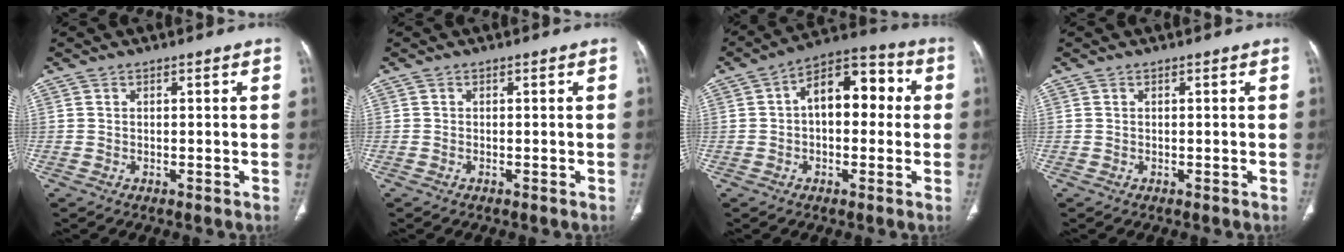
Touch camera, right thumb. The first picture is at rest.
{"total": 0.0}
{"total": 12.4, "force": [1.3, 7.4, 9.9], "torque": [-0.115, 0.039, 0.007]}
{"total": 0.0}